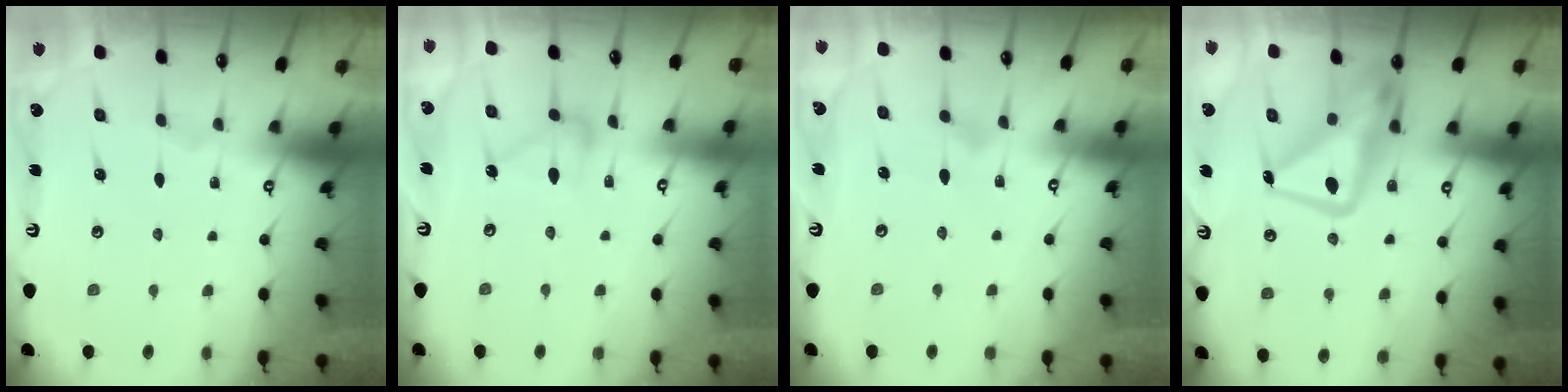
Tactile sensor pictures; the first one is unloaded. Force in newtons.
{"total": 9.8, "press": 9.8, "slide": 0.2}
{"total": 8.5, "press": 8.5, "slide": 0.4}
{"total": 14.8, "press": 14.7, "slide": 1.5}